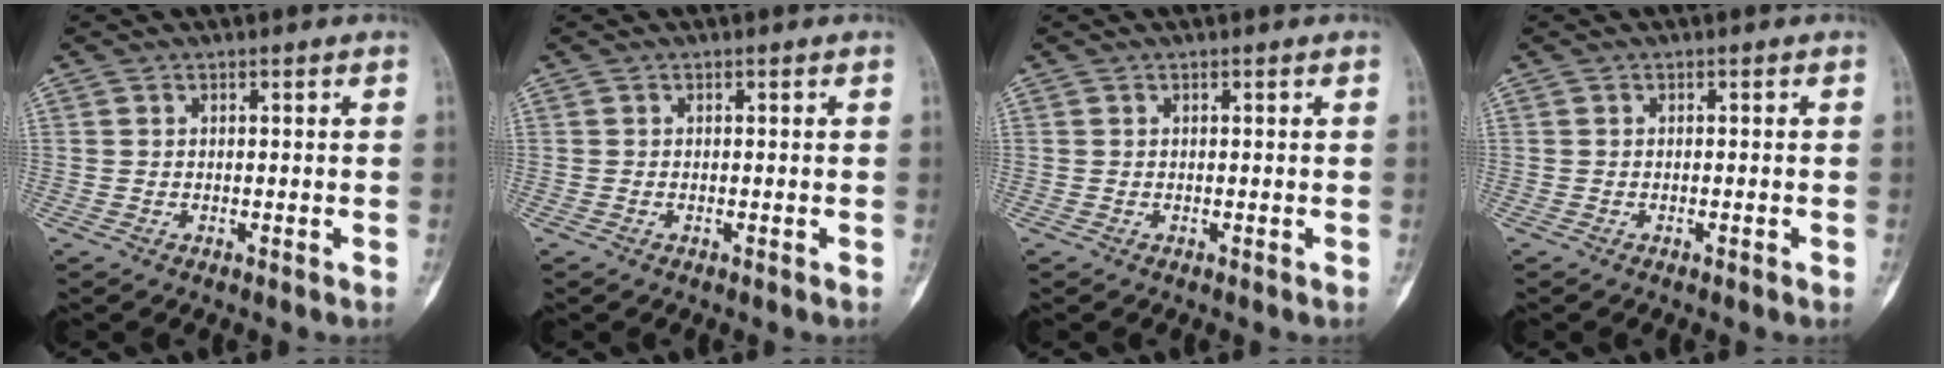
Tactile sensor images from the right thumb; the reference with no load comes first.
{"total": 0.0}
{"total": 0.0}
{"total": 0.5, "force": [-0.2, 0.0, 0.4], "torque": [-0.011, 0.002, 0.001]}